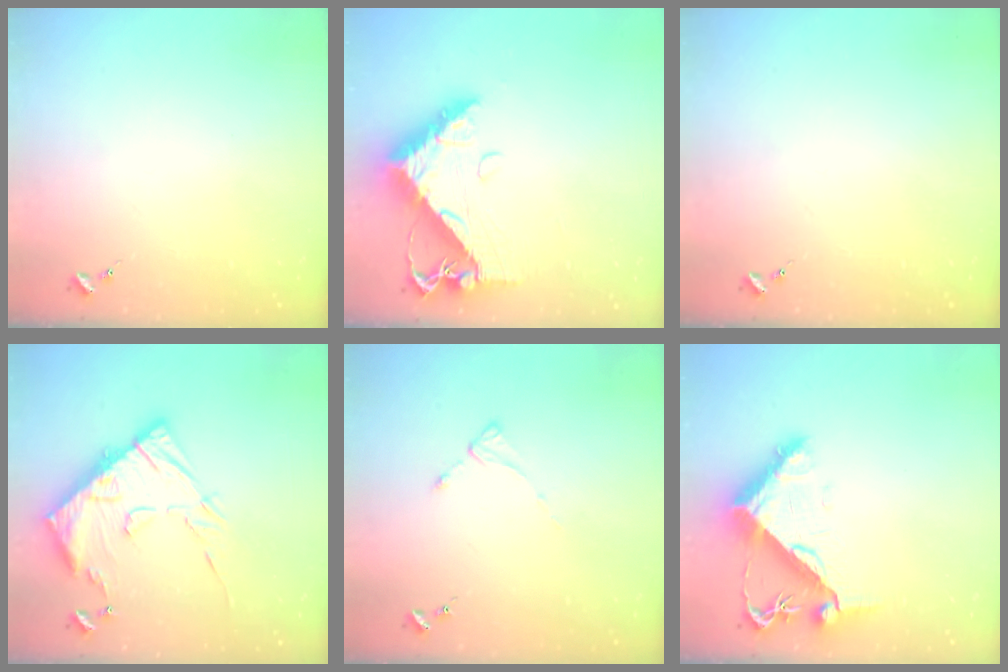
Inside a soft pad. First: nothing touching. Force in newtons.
{"total": 12.7, "press": 12.7, "slide": 1.3}
{"total": 0.0}
{"total": 17.0, "press": 16.9, "slide": 1.5}
{"total": 1.9, "press": 1.8, "slide": 0.3}
{"total": 10.5, "press": 10.4, "slide": 1.3}